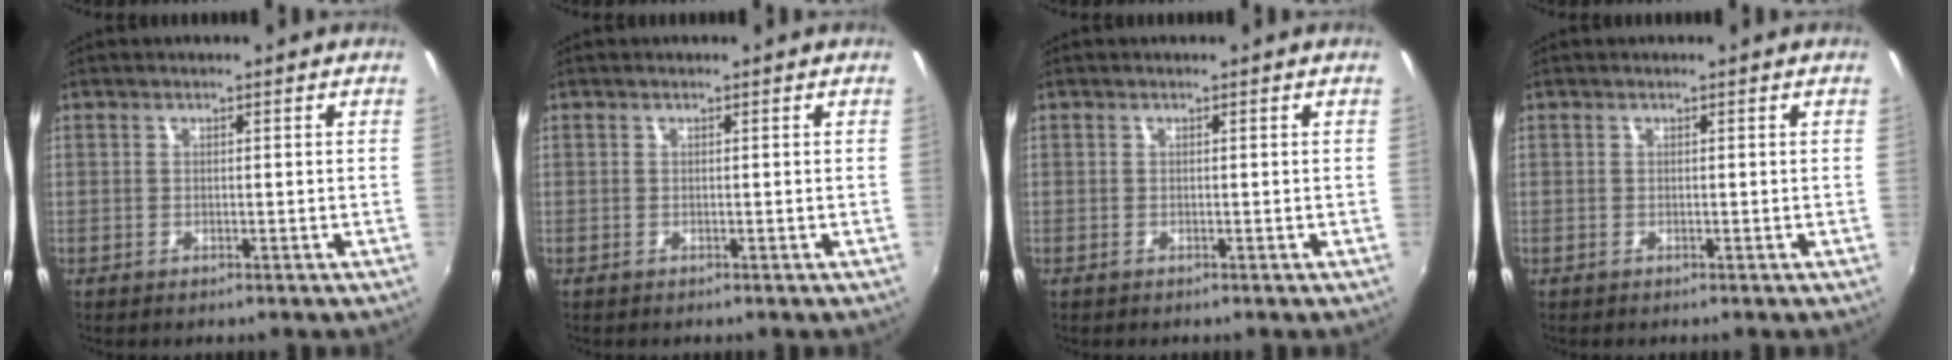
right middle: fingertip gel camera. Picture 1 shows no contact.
{"total": 0.0}
{"total": 0.0}
{"total": 0.0}